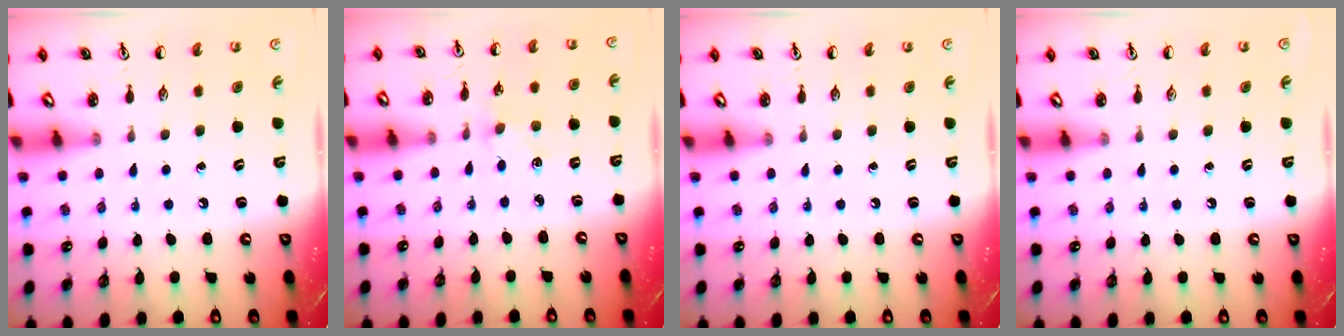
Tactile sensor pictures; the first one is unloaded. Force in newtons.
{"total": 1.4, "press": 1.3, "slide": 0.3}
{"total": 0.0}
{"total": 0.0}